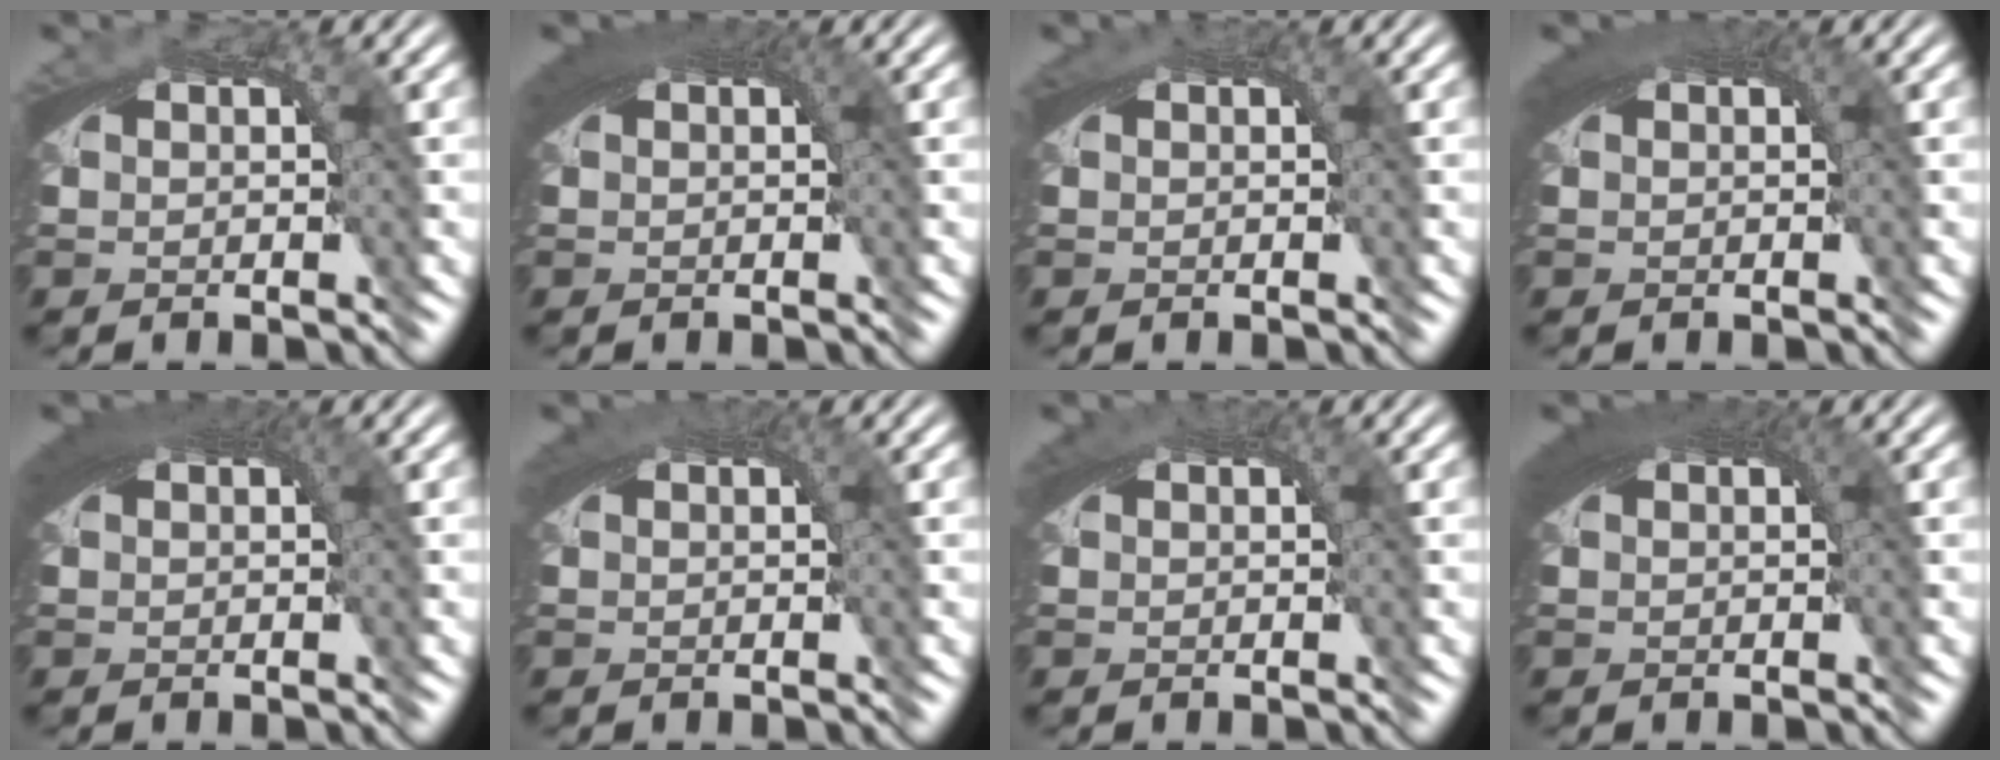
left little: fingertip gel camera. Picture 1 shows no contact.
{"total": 3.6, "force": [1.4, 1.0, 3.2], "torque": [-0.037, 0.014, 0.017]}
{"total": 1.4, "force": [0.6, 0.1, 1.2], "torque": [-0.019, 0.003, 0.011]}
{"total": 3.0, "force": [1.2, 0.7, 2.6], "torque": [-0.030, 0.009, 0.016]}
{"total": 3.9, "force": [1.5, 1.2, 3.5], "torque": [-0.041, 0.015, 0.018]}
{"total": 2.2, "force": [1.0, 0.4, 1.9], "torque": [-0.022, 0.007, 0.015]}
{"total": 1.8, "force": [0.8, 0.2, 1.6], "torque": [-0.021, 0.005, 0.014]}
{"total": 4.1, "force": [1.5, 1.2, 3.7], "torque": [-0.044, 0.016, 0.017]}